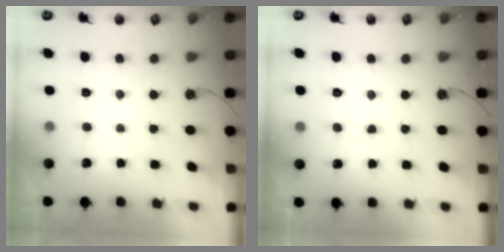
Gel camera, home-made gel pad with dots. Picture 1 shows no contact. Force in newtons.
{"total": 3.2, "press": 3.2, "slide": 0.3}